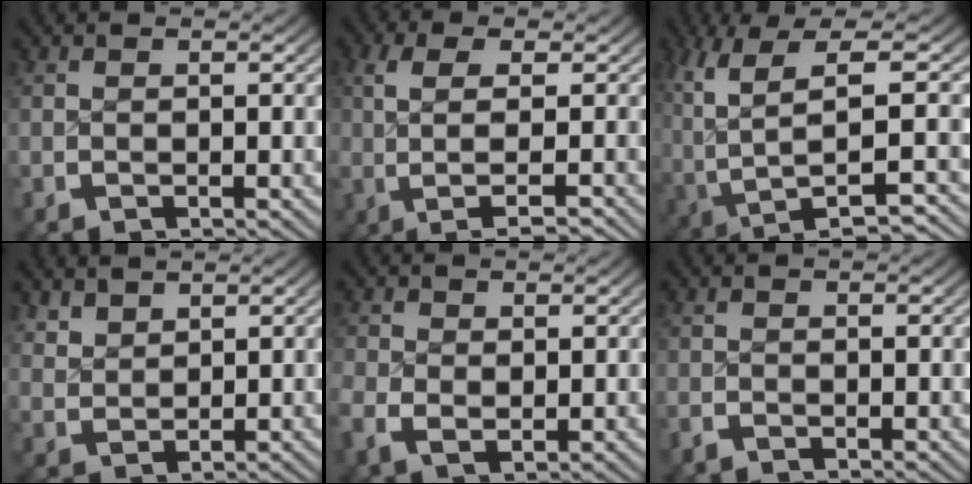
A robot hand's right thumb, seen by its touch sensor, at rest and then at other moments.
{"total": 6.1, "force": [-0.3, 2.2, 5.7], "torque": [-0.100, 0.001, -0.001]}
{"total": 9.5, "force": [-0.1, 4.5, 8.4], "torque": [-0.173, -0.025, 0.021]}
{"total": 2.0, "force": [1.8, 0.7, 0.4], "torque": [-0.006, 0.000, 0.045]}
{"total": 2.3, "force": [-0.4, 1.8, 1.3], "torque": [-0.036, -0.012, 0.000]}
{"total": 1.0, "force": [-0.9, 0.3, 0.0], "torque": [0.003, -0.003, -0.022]}